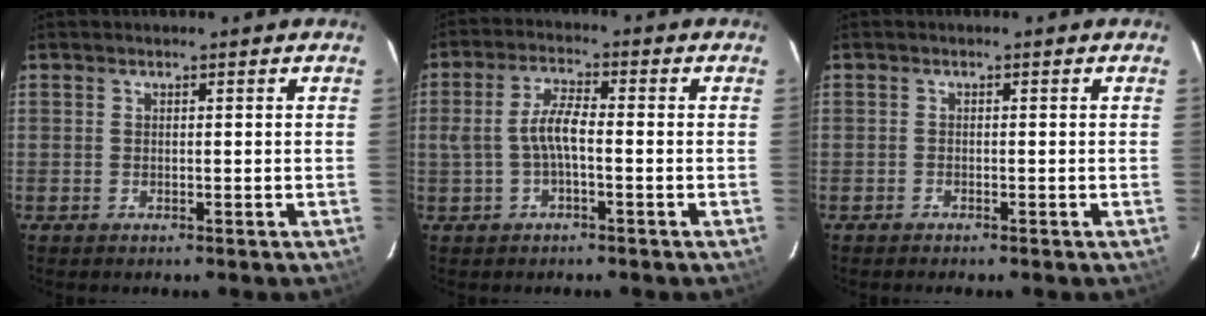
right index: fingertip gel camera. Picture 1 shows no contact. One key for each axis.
{"total": 5.2, "fx": -1.0, "fy": 1.5, "fz": 4.8, "tx": -0.102, "ty": 0.010, "tz": -0.017}
{"total": 0.5, "fx": -0.5, "fy": 0.1, "fz": 0.0, "tx": -0.003, "ty": 0.001, "tz": -0.010}